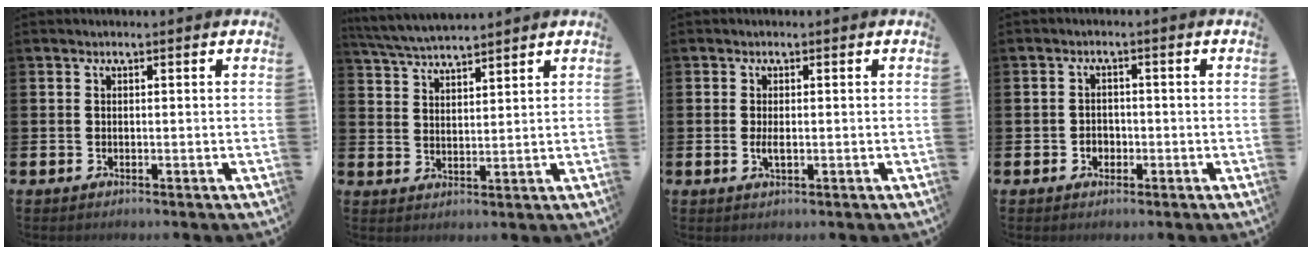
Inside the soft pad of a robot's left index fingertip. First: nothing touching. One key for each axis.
{"total": 4.9, "fx": 4.8, "fy": 0.2, "fz": 0.9, "tx": -0.037, "ty": -0.024, "tz": 0.087}
{"total": 1.7, "fx": -0.1, "fy": 0.6, "fz": 1.6, "tx": -0.029, "ty": 0.002, "tz": -0.003}
{"total": 1.9, "fx": -0.6, "fy": 1.6, "fz": 0.6, "tx": -0.005, "ty": 0.002, "tz": -0.018}